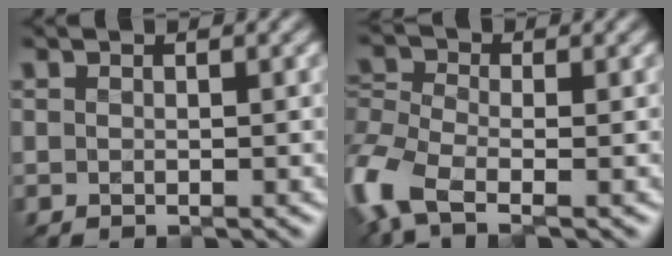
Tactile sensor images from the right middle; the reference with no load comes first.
{"total": 7.8, "force": [-3.6, 3.9, 5.7], "torque": [-0.159, -0.011, -0.085]}